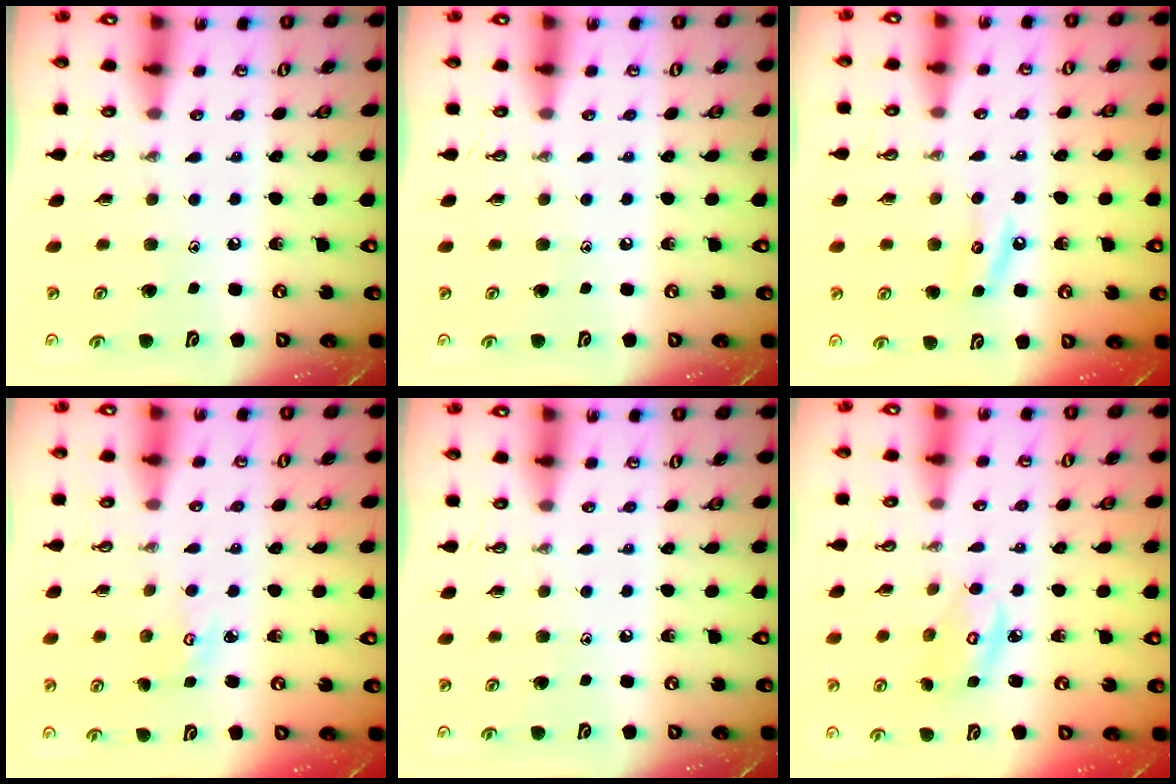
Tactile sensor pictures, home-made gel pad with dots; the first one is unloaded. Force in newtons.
{"total": 0.0}
{"total": 4.3, "press": 4.3, "slide": 0.3}
{"total": 3.8, "press": 3.8, "slide": 0.5}
{"total": 0.0}
{"total": 5.1, "press": 5.1, "slide": 0.2}